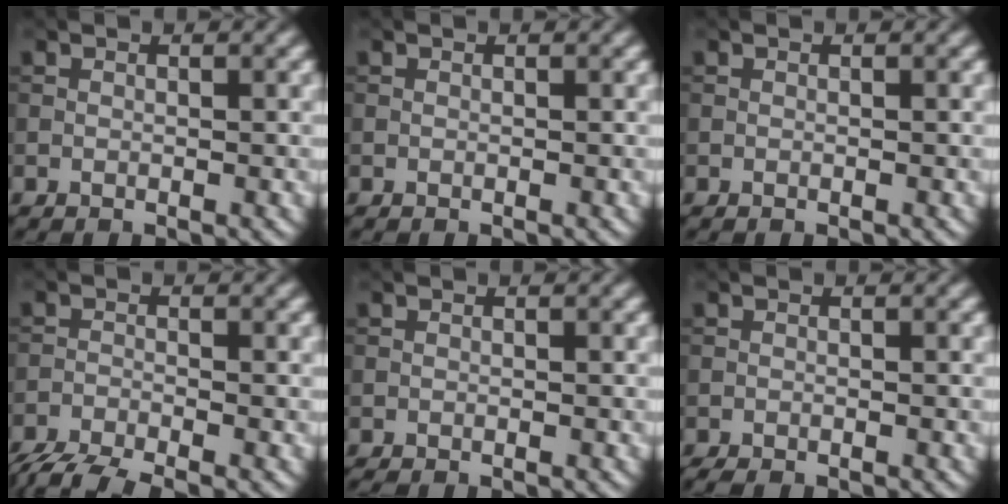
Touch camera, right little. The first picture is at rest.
{"total": 0.0}
{"total": 0.0}
{"total": 5.7, "force": [-5.1, 1.0, 2.5], "torque": [-0.054, -0.028, -0.093]}
{"total": 0.5, "force": [-0.5, 0.0, 0.1], "torque": [0.000, -0.001, -0.010]}
{"total": 1.3, "force": [-1.2, 0.2, 0.4], "torque": [-0.007, -0.003, -0.022]}